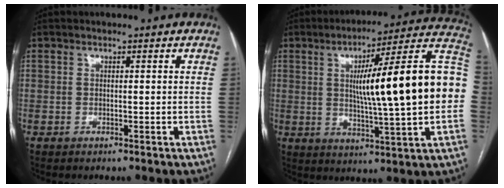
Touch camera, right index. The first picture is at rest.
{"total": 22.9, "force": [1.4, 1.3, 22.9], "torque": [-0.281, 0.034, 0.016]}